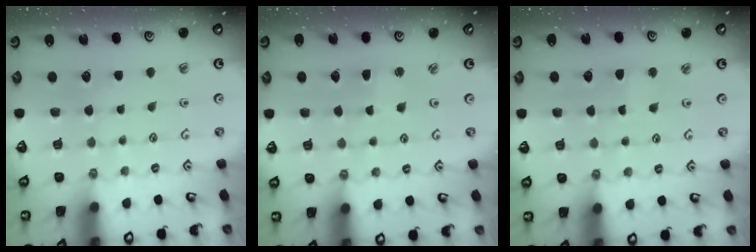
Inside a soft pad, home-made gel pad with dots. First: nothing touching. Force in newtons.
{"total": 1.5, "press": 1.4, "slide": 0.4}
{"total": 2.6, "press": 2.6, "slide": 0.2}